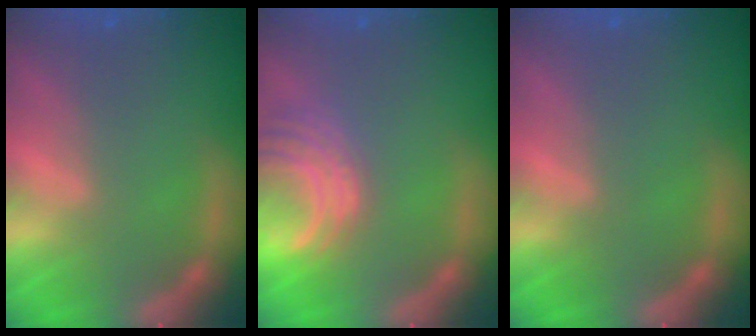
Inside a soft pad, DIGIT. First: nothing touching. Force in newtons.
{"total": 6.0}
{"total": 0.0}